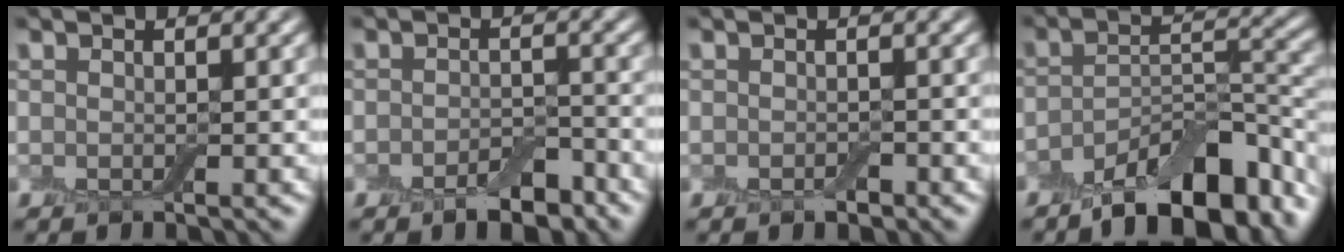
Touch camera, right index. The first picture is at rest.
{"total": 3.2, "force": [-2.1, 1.4, 2.0], "torque": [-0.028, 0.003, -0.035]}
{"total": 0.8, "force": [-0.5, 0.5, 0.6], "torque": [-0.008, -0.001, -0.006]}
{"total": 10.5, "force": [-7.0, 3.9, 6.7], "torque": [-0.097, -0.002, -0.116]}